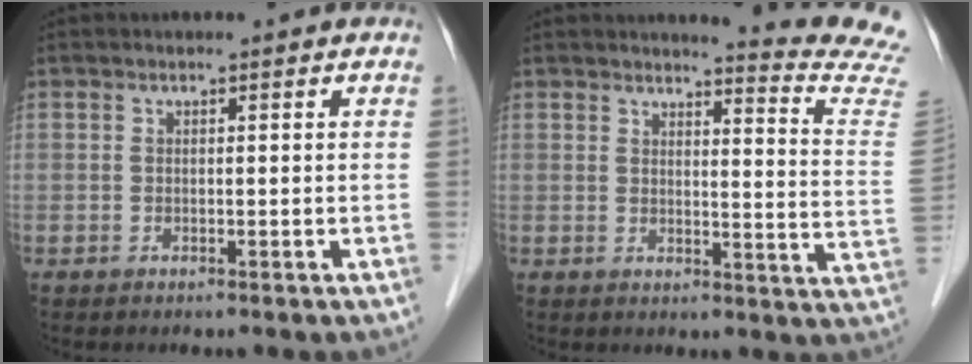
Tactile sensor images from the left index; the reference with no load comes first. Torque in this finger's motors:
{"motor_torque": [0.57, -0.91, 0.05, 0.02]}